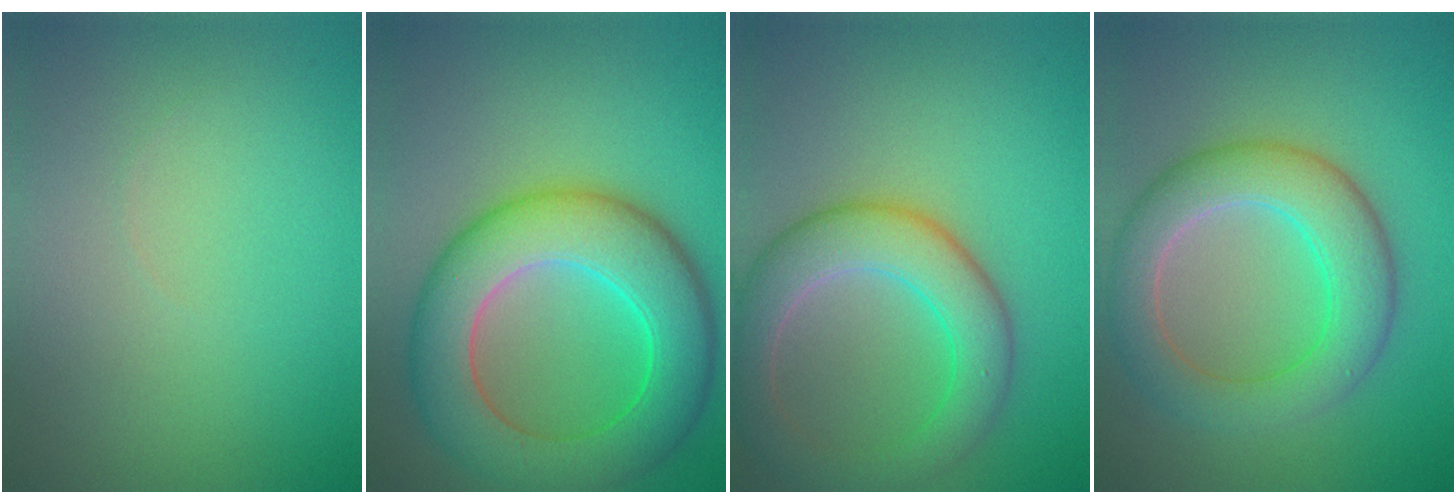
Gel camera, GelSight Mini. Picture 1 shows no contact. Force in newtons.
{"total": 10.0, "press": 10.0, "slide": 0.3}
{"total": 6.6, "press": 6.6, "slide": 0.4}
{"total": 6.6, "press": 6.6, "slide": 0.7}